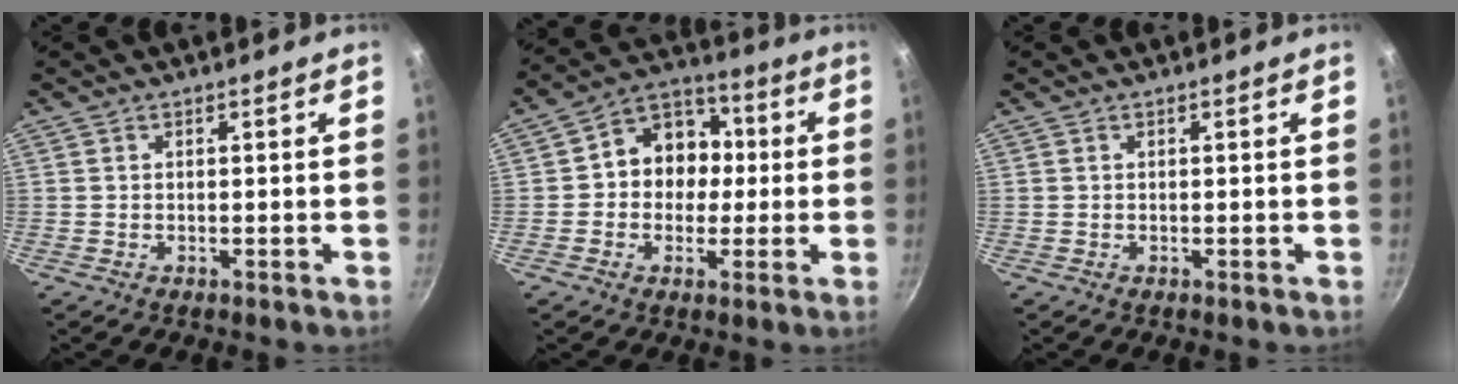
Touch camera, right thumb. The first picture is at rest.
{"total": 11.3, "force": [0.2, 9.7, 5.8], "torque": [-0.035, 0.030, -0.017]}
{"total": 0.0}